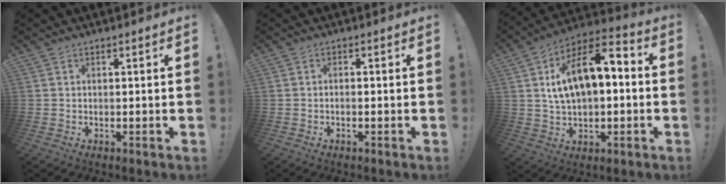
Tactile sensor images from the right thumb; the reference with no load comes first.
{"total": 1.2, "force": [-0.7, 0.2, 0.9], "torque": [-0.015, 0.003, -0.012]}
{"total": 15.1, "force": [3.0, 8.1, 12.4], "torque": [-0.196, -0.003, 0.050]}